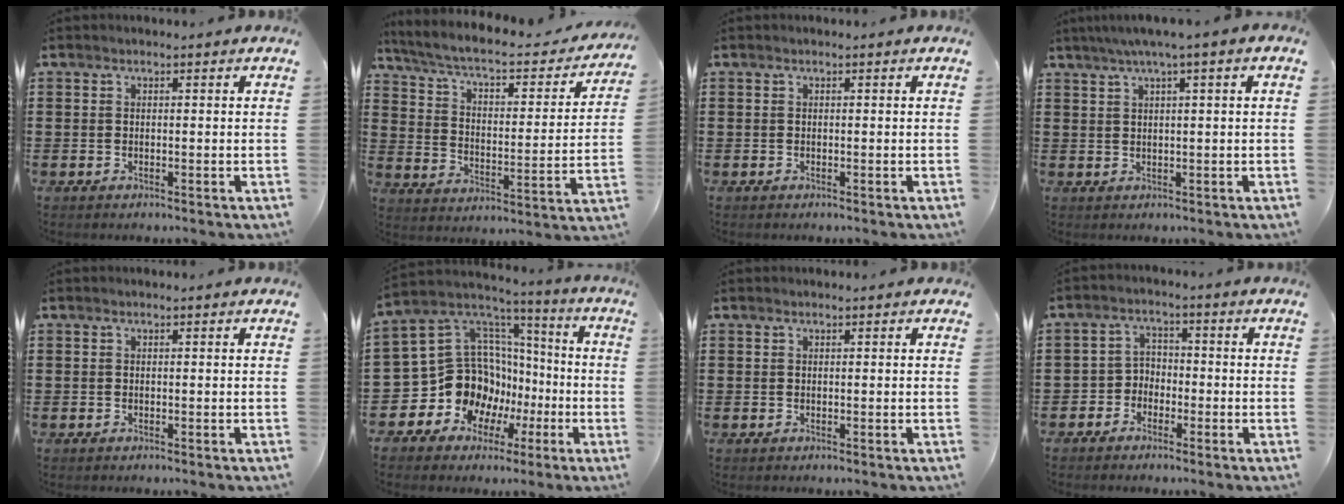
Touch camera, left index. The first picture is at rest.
{"total": 5.1, "force": [3.9, 0.9, 3.2], "torque": [-0.080, -0.033, 0.058]}
{"total": 0.0}
{"total": 2.5, "force": [1.0, -0.3, 2.3], "torque": [-0.045, -0.001, 0.015]}
{"total": 0.0}
{"total": 15.1, "force": [-4.1, 13.2, 5.9], "torque": [-0.163, -0.017, -0.055]}
{"total": 0.0}
{"total": 3.3, "force": [-2.5, 2.2, 0.2], "torque": [-0.016, 0.008, -0.055]}